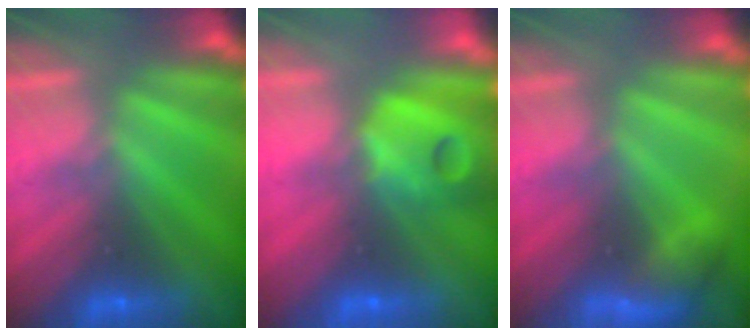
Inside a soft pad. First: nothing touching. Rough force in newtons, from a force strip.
{"total": 9.8}
{"total": 3.1}